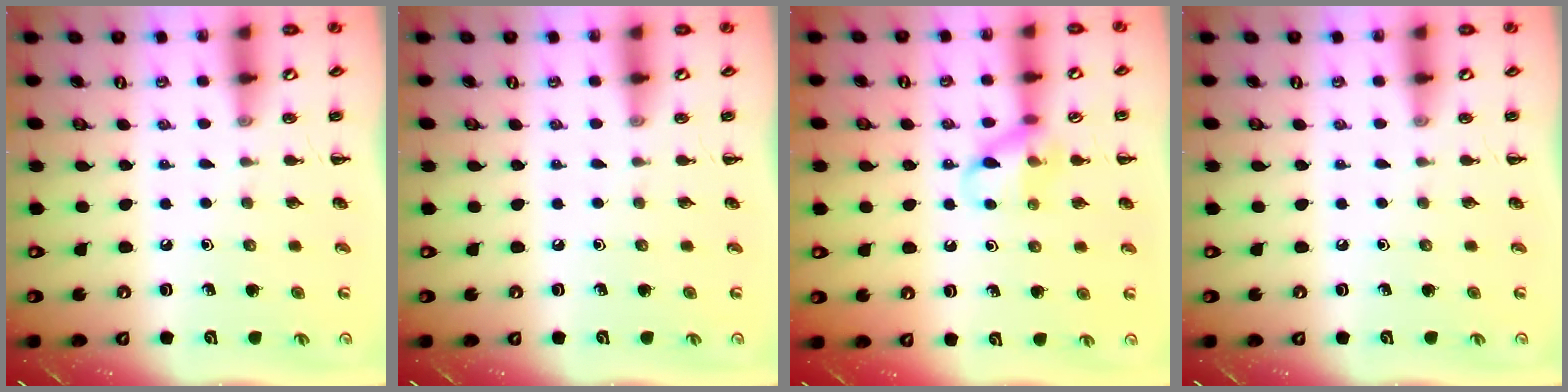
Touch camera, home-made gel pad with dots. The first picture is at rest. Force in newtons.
{"total": 0.0}
{"total": 10.9, "press": 10.8, "slide": 1.7}
{"total": 0.0}